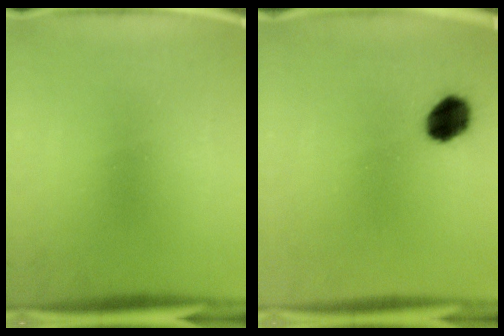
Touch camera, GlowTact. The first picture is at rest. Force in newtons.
{"total": 7.7}